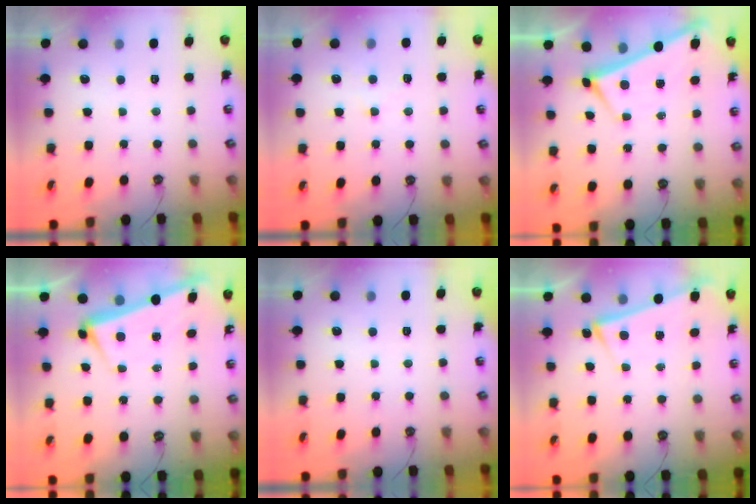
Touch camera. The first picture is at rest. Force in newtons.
{"total": 1.9, "press": 1.8, "slide": 0.3}
{"total": 1.7, "press": 1.7, "slide": 0.2}
{"total": 3.0, "press": 2.8, "slide": 0.8}
{"total": 0.0}
{"total": 6.0, "press": 5.9, "slide": 0.6}